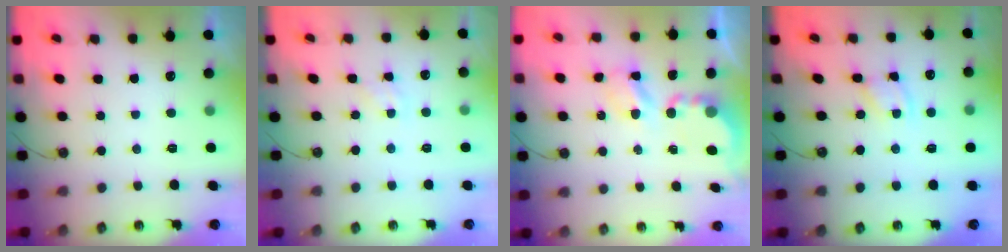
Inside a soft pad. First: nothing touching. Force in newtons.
{"total": 1.4, "press": 1.4, "slide": 0.2}
{"total": 5.6, "press": 5.6, "slide": 0.3}
{"total": 2.5, "press": 2.5, "slide": 0.1}